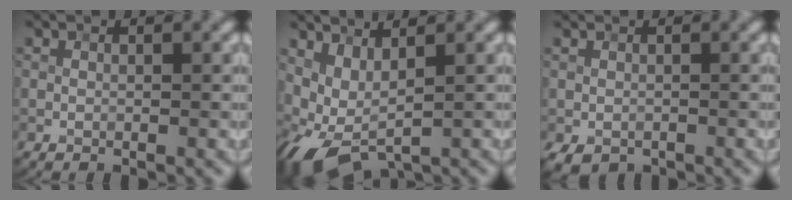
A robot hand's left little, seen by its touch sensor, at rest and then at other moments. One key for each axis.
{"total": 4.5, "fx": 0.1, "fy": 2.1, "fz": 3.9, "tx": -0.098, "ty": -0.004, "tz": 0.007}
{"total": 1.6, "fx": -0.7, "fy": 1.4, "fz": 0.6, "tx": -0.011, "ty": -0.007, "tz": -0.014}